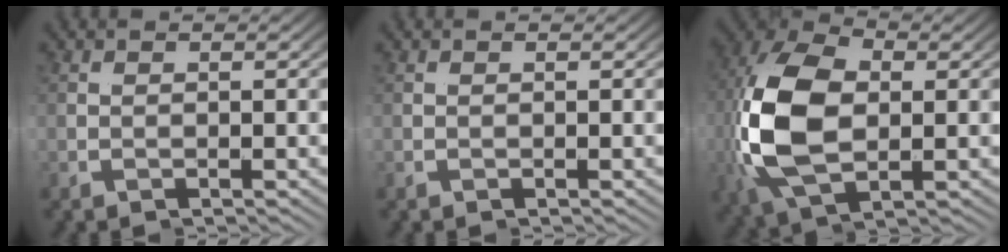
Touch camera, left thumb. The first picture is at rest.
{"total": 0.0}
{"total": 13.7, "force": [-0.5, 8.8, 10.5], "torque": [-0.248, -0.030, 0.005]}